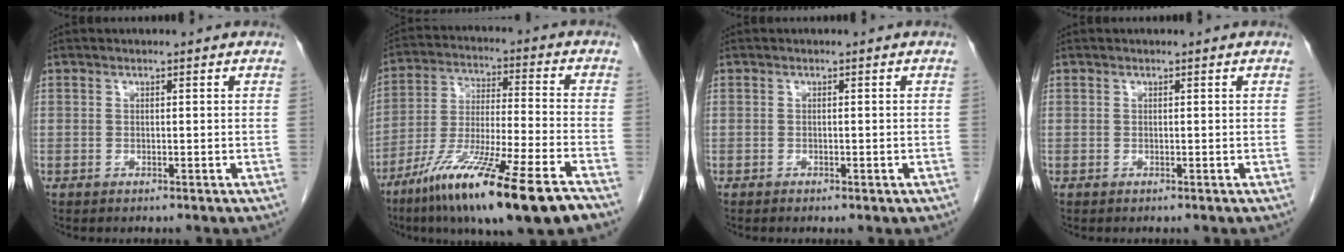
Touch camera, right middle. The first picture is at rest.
{"total": 19.8, "force": [-12.5, 0.8, 15.3], "torque": [-0.257, -0.055, -0.220]}
{"total": 1.0, "force": [-0.6, 0.3, 0.7], "torque": [-0.011, -0.002, -0.006]}
{"total": 0.0}